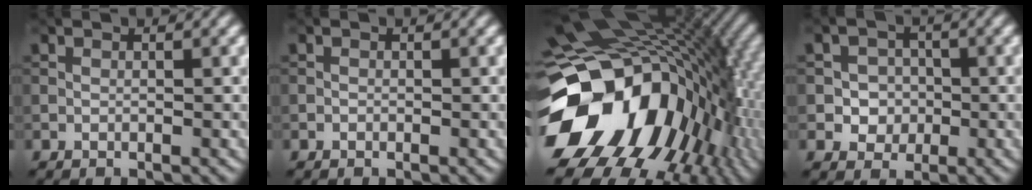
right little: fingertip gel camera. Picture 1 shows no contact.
{"total": 0.0}
{"total": 18.4, "force": [-3.3, 13.3, 12.3], "torque": [-0.214, -0.007, -0.061]}
{"total": 3.0, "force": [-0.5, 2.8, 0.9], "torque": [0.001, 0.000, -0.027]}